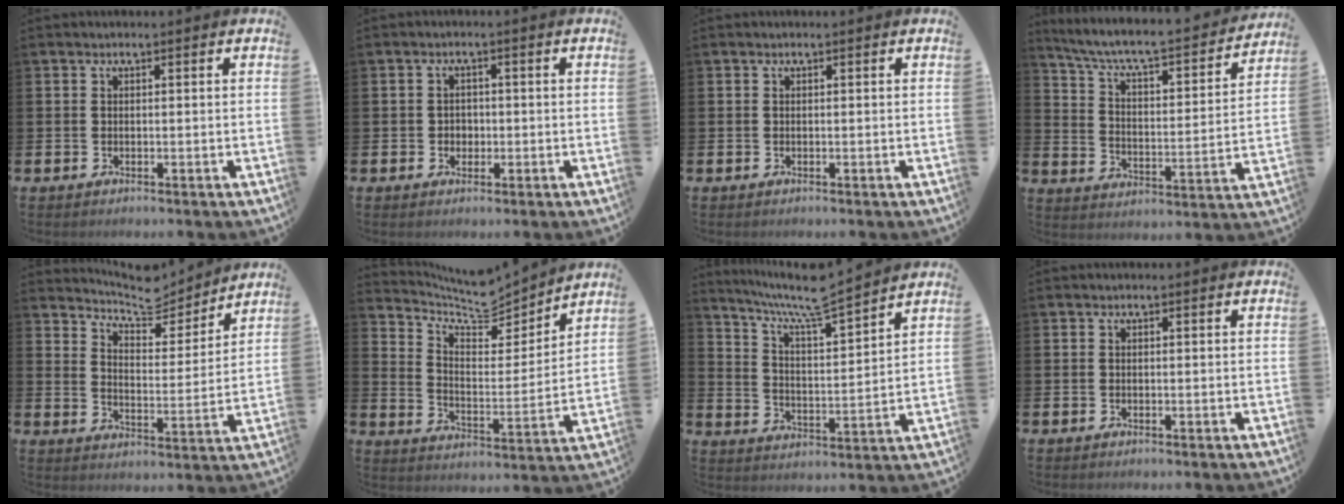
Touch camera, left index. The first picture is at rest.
{"total": 1.7, "force": [-0.1, 1.7, 0.5], "torque": [-0.003, 0.005, -0.007]}
{"total": 0.0}
{"total": 6.7, "force": [6.0, 1.0, 2.8], "torque": [-0.089, -0.046, 0.096]}
{"total": 6.9, "force": [6.4, 2.1, 1.6], "torque": [-0.053, -0.047, 0.106]}
{"total": 8.0, "force": [7.4, 2.1, 2.1], "torque": [-0.072, -0.058, 0.126]}
{"total": 8.1, "force": [7.4, 0.8, 3.2], "torque": [-0.094, -0.048, 0.130]}
{"total": 0.0}